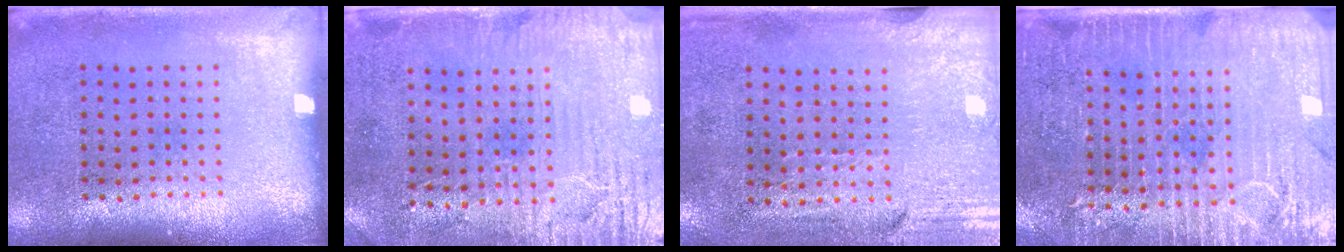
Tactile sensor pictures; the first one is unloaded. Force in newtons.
{"total": 3.1, "press": 2.6, "slide": 1.8}
{"total": 3.0, "press": 2.5, "slide": 1.6}
{"total": 3.6, "press": 3.3, "slide": 1.6}